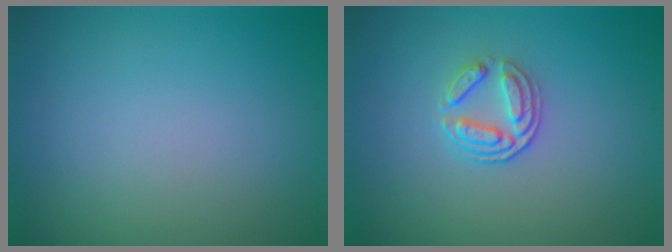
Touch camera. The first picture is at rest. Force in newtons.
{"total": 2.4, "press": 1.9, "slide": 1.5}